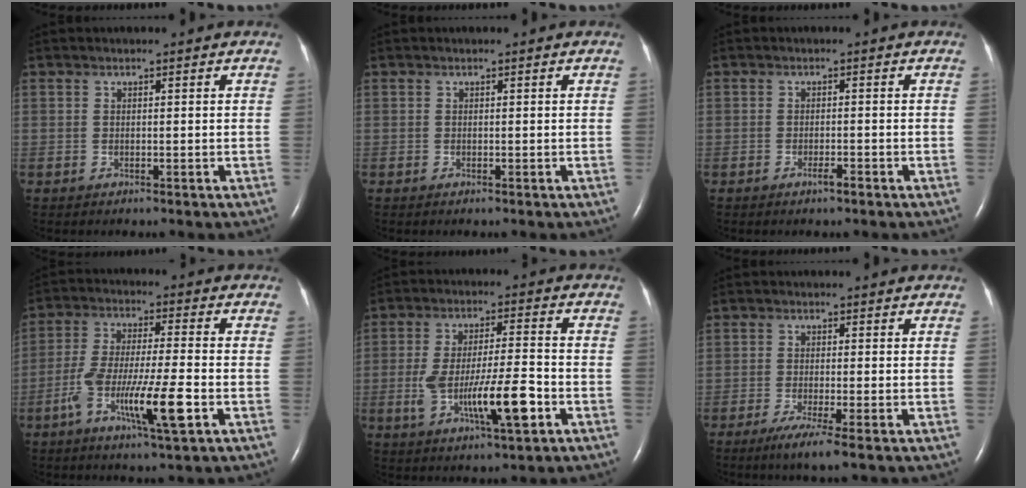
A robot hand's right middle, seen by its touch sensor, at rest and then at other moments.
{"total": 0.0}
{"total": 1.4, "force": [-1.0, 0.2, 1.0], "torque": [-0.020, -0.001, -0.016]}
{"total": 11.4, "force": [-4.3, 0.7, 10.5], "torque": [-0.201, -0.012, -0.079]}
{"total": 11.5, "force": [-3.4, 1.9, 10.8], "torque": [-0.203, -0.002, -0.054]}
{"total": 4.6, "force": [-2.7, -0.1, 3.7], "torque": [-0.071, -0.017, -0.049]}